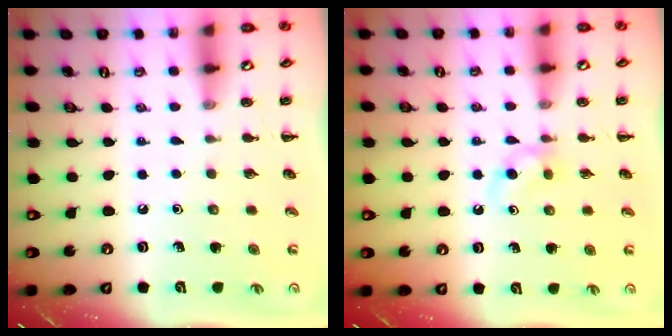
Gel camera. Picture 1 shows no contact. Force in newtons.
{"total": 3.2, "press": 2.9, "slide": 1.3}